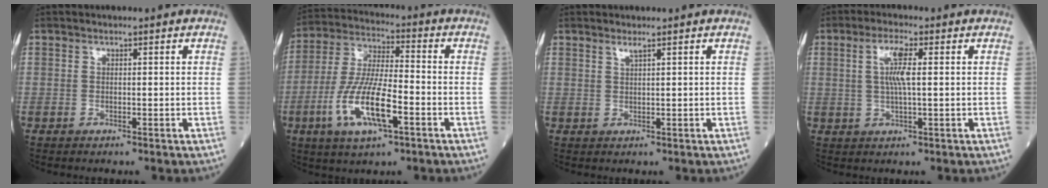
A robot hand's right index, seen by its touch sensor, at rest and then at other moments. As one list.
[{"total": 12.9, "force": [-4.7, 2.9, 11.6], "torque": [-0.242, -0.007, -0.085]}, {"total": 1.0, "force": [0.8, -0.2, 0.6], "torque": [-0.018, -0.004, 0.018]}, {"total": 4.9, "force": [1.0, 0.5, 4.8], "torque": [-0.095, 0.004, 0.019]}]